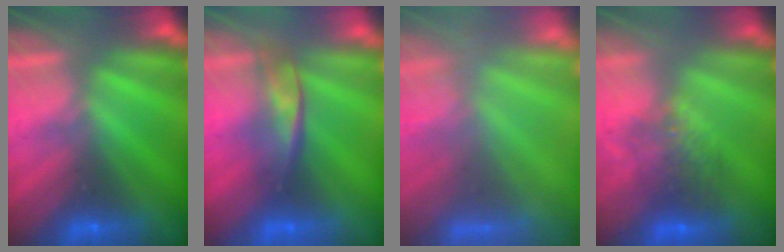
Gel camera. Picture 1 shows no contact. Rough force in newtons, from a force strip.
{"total": 2.2}
{"total": 7.0}
{"total": 9.3}